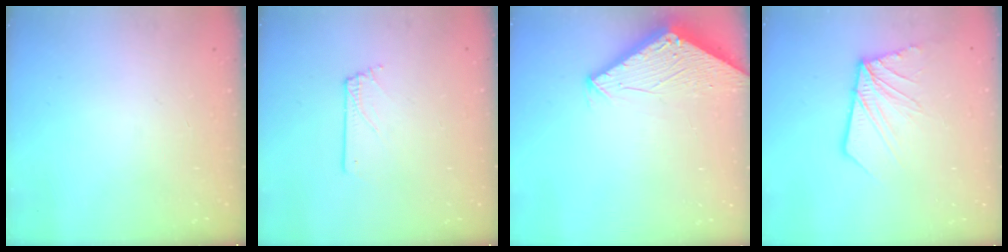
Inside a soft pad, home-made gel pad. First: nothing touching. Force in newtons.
{"total": 1.0, "press": 1.0, "slide": 0.1}
{"total": 2.9, "press": 2.9, "slide": 0.2}
{"total": 11.8, "press": 11.6, "slide": 1.6}